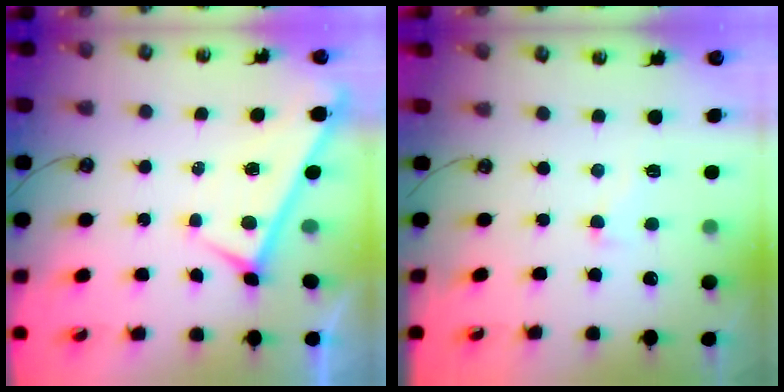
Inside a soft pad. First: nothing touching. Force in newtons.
{"total": 2.3, "press": 2.2, "slide": 0.9}